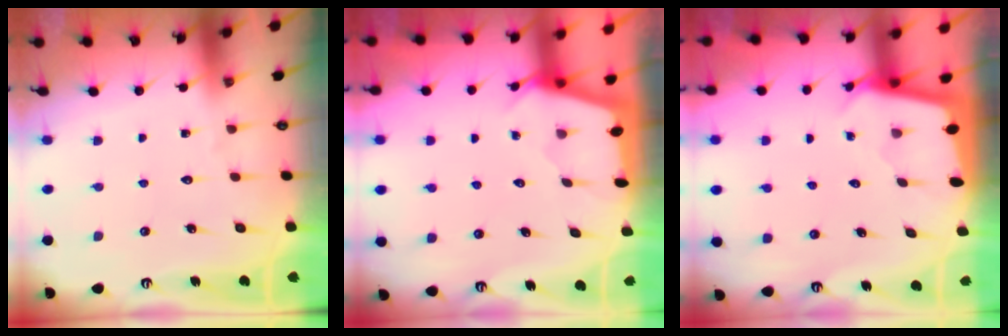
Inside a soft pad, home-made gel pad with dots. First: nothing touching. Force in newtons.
{"total": 2.2, "press": 2.2, "slide": 0.3}
{"total": 2.5, "press": 2.5, "slide": 0.1}